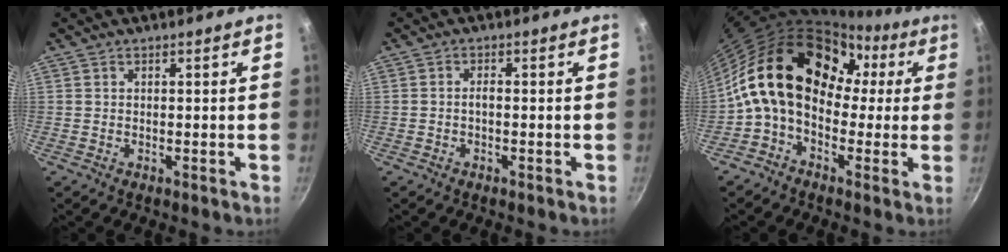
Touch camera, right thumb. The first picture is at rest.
{"total": 1.2, "force": [-0.4, 0.5, 1.0], "torque": [-0.019, 0.009, -0.008]}
{"total": 19.9, "force": [1.9, 14.4, 13.5], "torque": [-0.219, 0.050, 0.006]}